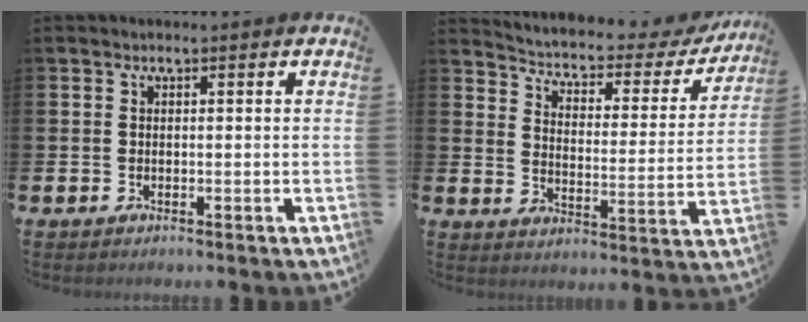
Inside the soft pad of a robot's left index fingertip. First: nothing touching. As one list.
[{"total": 4.2, "force": [3.8, 1.5, 1.3], "torque": [-0.053, -0.030, 0.055]}]